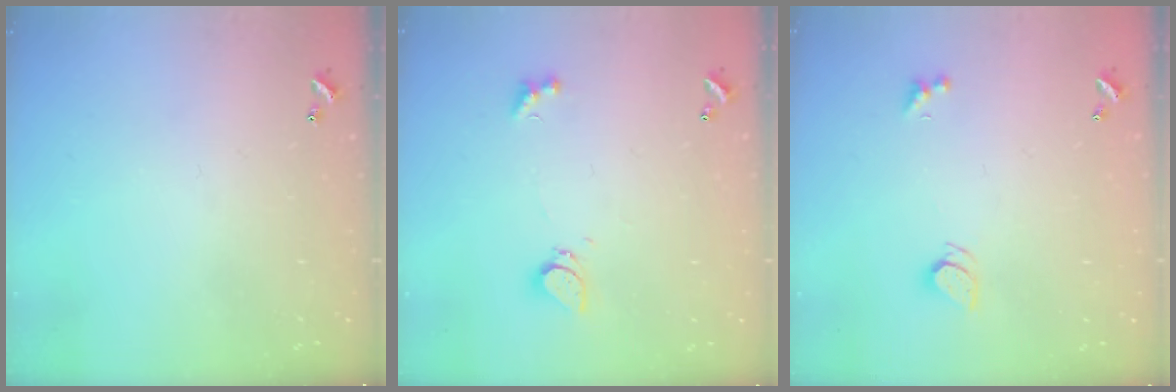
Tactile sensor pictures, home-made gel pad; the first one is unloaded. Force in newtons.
{"total": 1.8, "press": 1.7, "slide": 0.5}
{"total": 2.1, "press": 2.1, "slide": 0.3}